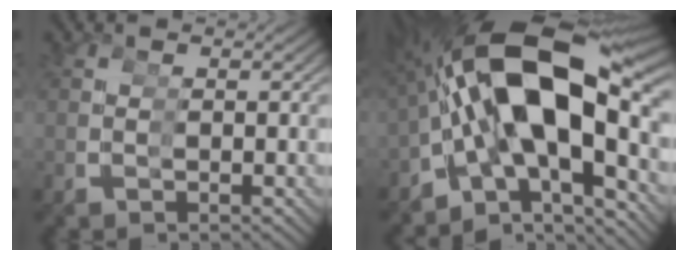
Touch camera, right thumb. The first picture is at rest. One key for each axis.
{"total": 16.8, "fx": 0.3, "fy": 9.7, "fz": 13.7, "tx": -0.261, "ty": -0.013, "tz": 0.013}